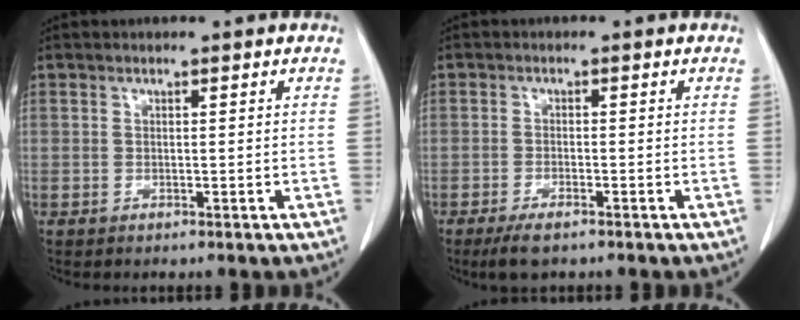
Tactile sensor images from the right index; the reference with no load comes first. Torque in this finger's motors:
{"motor_torque": [0.30, -0.22, 0.13, 0.04]}